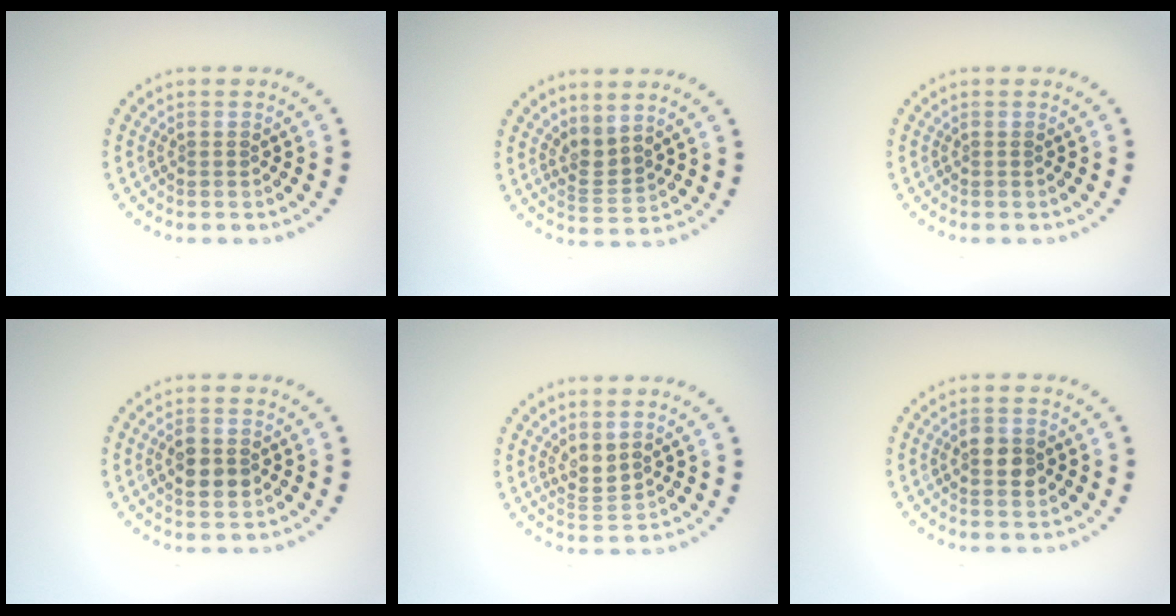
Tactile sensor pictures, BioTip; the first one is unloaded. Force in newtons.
{"total": 2.2, "press": 1.6, "slide": 1.6}
{"total": 0.0}
{"total": 2.6, "press": 2.6, "slide": 0.2}
{"total": 2.2, "press": 1.6, "slide": 1.5}
{"total": 2.2, "press": 2.2, "slide": 0.2}